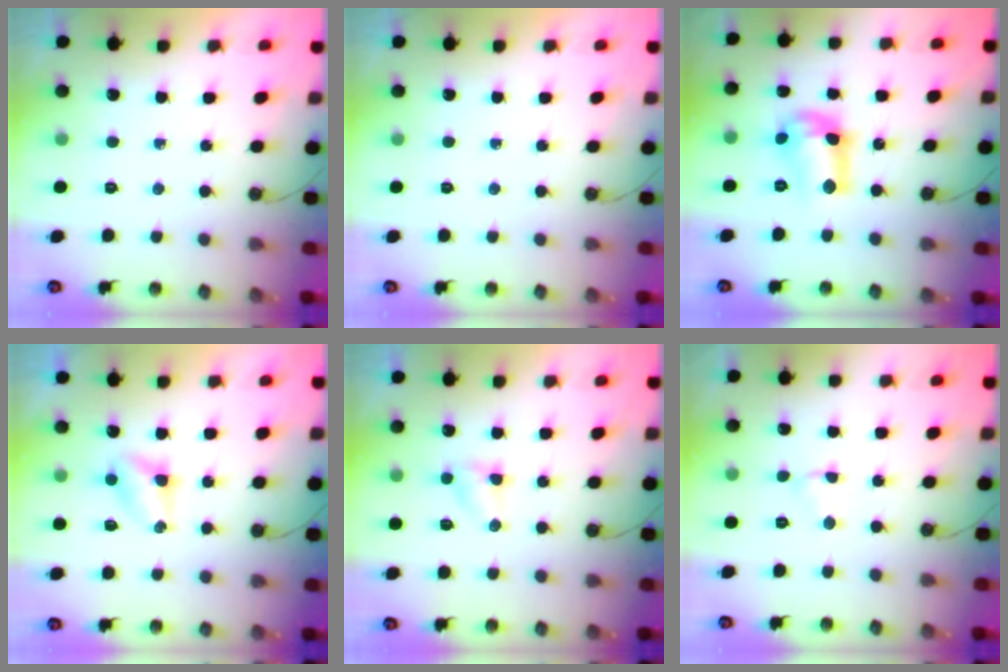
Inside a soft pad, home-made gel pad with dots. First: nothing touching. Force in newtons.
{"total": 0.0}
{"total": 11.7, "press": 11.7, "slide": 0.8}
{"total": 4.0, "press": 4.0, "slide": 0.5}
{"total": 3.3, "press": 3.3, "slide": 0.3}
{"total": 2.8, "press": 2.8, "slide": 0.3}